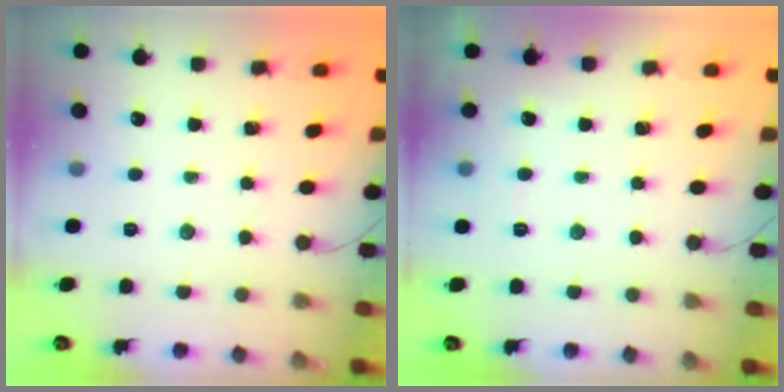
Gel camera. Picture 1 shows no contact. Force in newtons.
{"total": 2.6, "press": 2.1, "slide": 1.5}